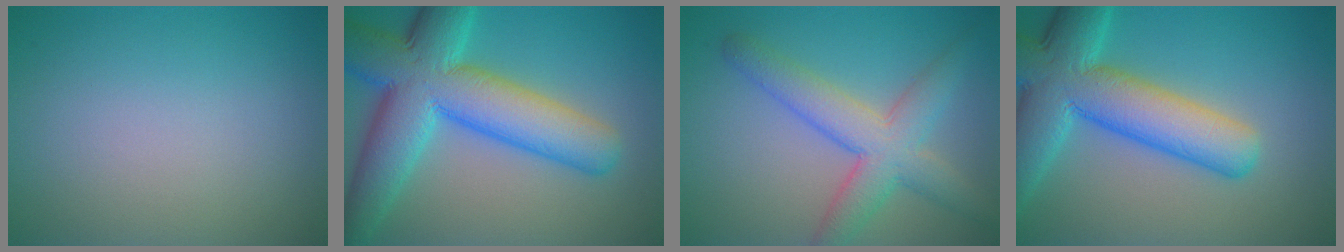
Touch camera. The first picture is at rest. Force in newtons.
{"total": 11.7, "press": 11.7, "slide": 0.2}
{"total": 5.7, "press": 5.7, "slide": 0.1}
{"total": 10.3, "press": 10.3, "slide": 0.4}